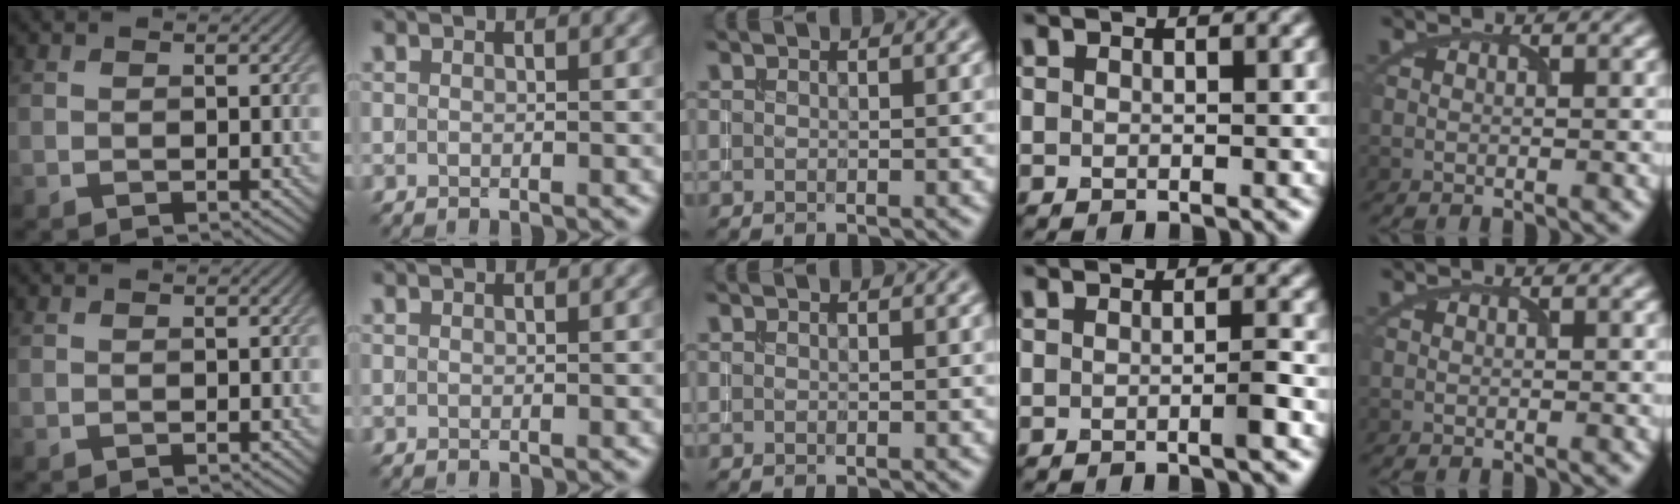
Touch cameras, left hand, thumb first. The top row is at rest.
{"ring": {"total": 1.4, "force": [-0.5, 0.1, 1.3], "torque": [-0.019, 0.000, -0.011]}}